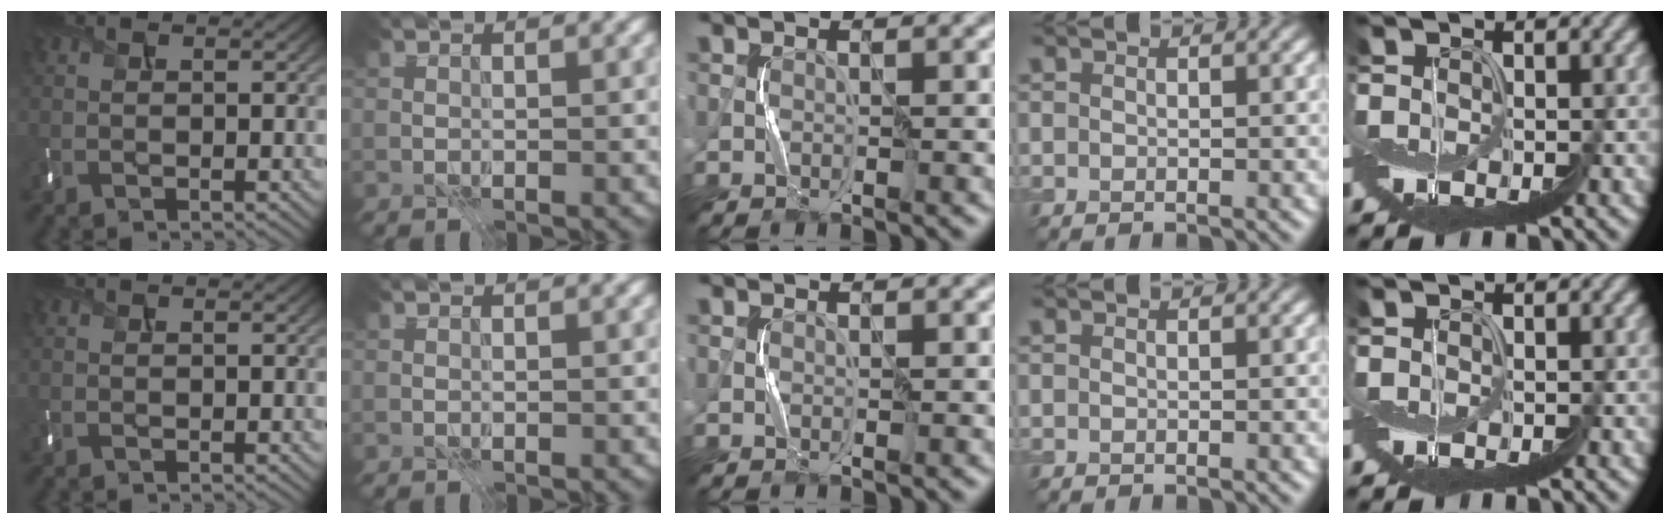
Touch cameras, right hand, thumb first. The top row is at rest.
{}